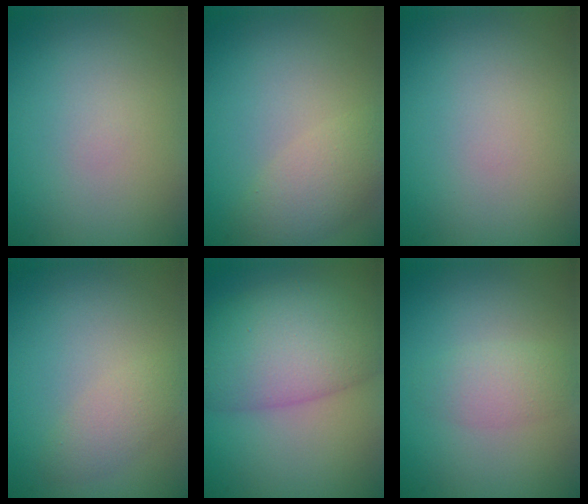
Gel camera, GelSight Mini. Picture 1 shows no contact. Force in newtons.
{"total": 3.3, "press": 3.2, "slide": 0.2}
{"total": 0.0}
{"total": 1.9, "press": 1.9, "slide": 0.1}
{"total": 9.1, "press": 9.1, "slide": 0.3}
{"total": 1.9, "press": 1.9, "slide": 0.1}